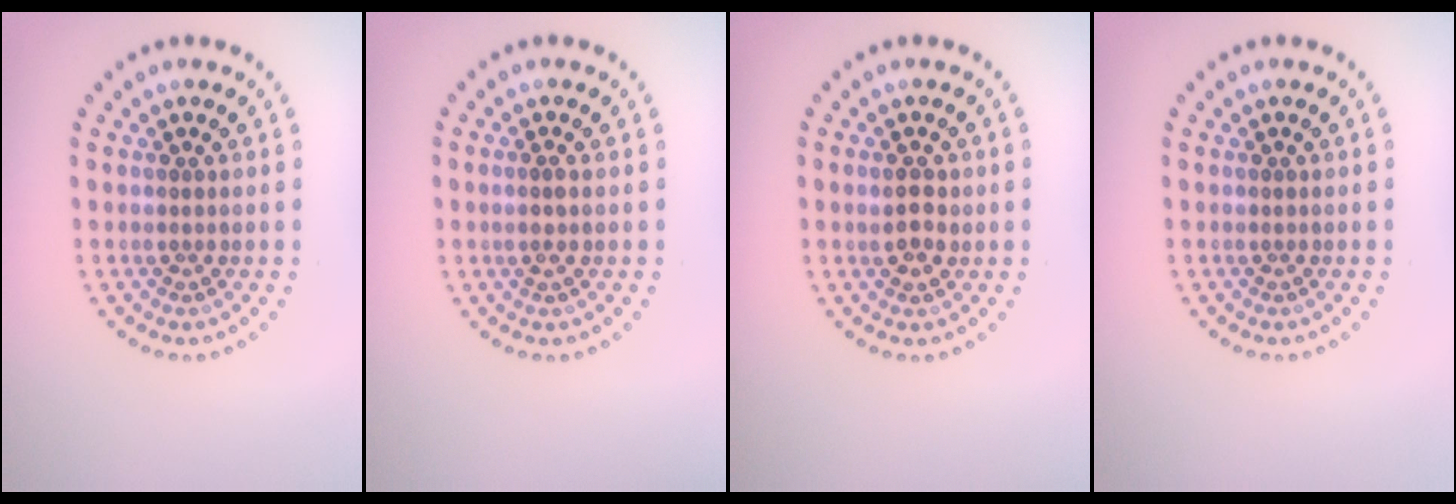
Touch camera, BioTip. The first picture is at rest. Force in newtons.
{"total": 0.9, "press": 0.6, "slide": 0.6}
{"total": 2.1, "press": 2.1, "slide": 0.3}
{"total": 0.0}